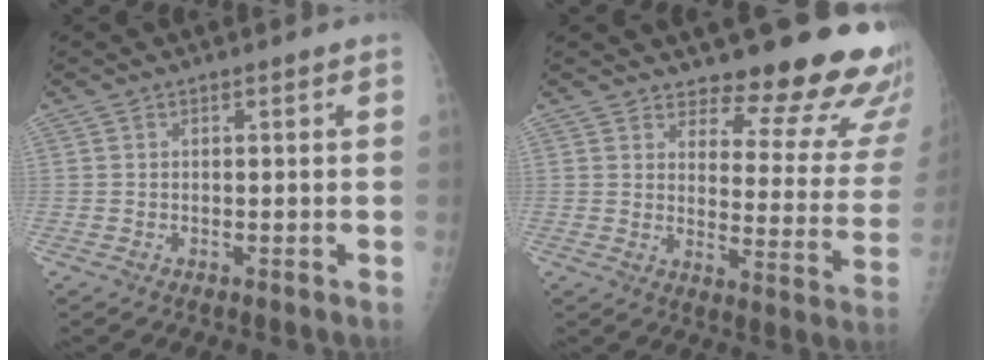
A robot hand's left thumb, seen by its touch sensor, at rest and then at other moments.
{"total": 18.8, "force": [16.5, 5.4, 7.2], "torque": [-0.039, -0.149, 0.189]}